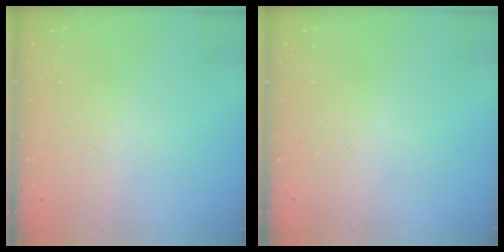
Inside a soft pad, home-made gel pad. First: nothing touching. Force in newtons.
{"total": 0.0}